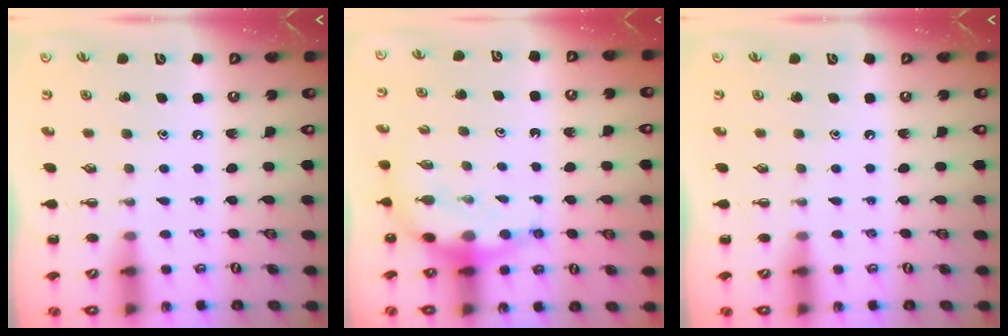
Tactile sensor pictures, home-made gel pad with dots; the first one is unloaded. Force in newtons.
{"total": 6.7, "press": 6.6, "slide": 1.2}
{"total": 0.0}